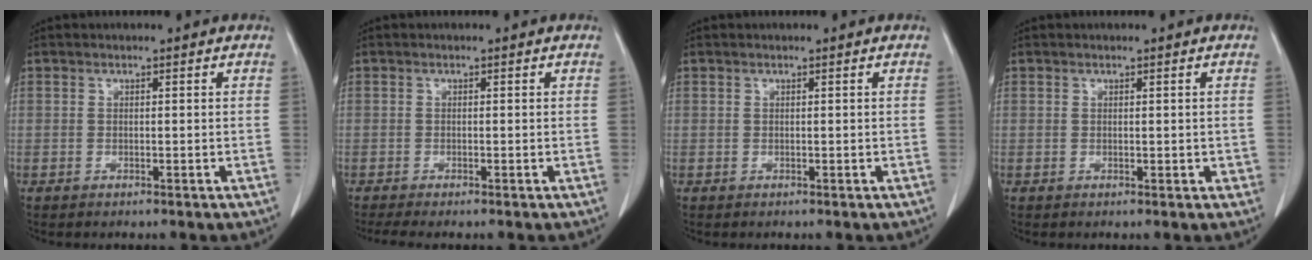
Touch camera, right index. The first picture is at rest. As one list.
[{"total": 2.8, "force": [-2.3, 0.1, 1.6], "torque": [-0.024, -0.006, -0.038]}, {"total": 0.0}, {"total": 0.9, "force": [0.1, 0.7, 0.6], "torque": [-0.004, 0.000, 0.004]}]